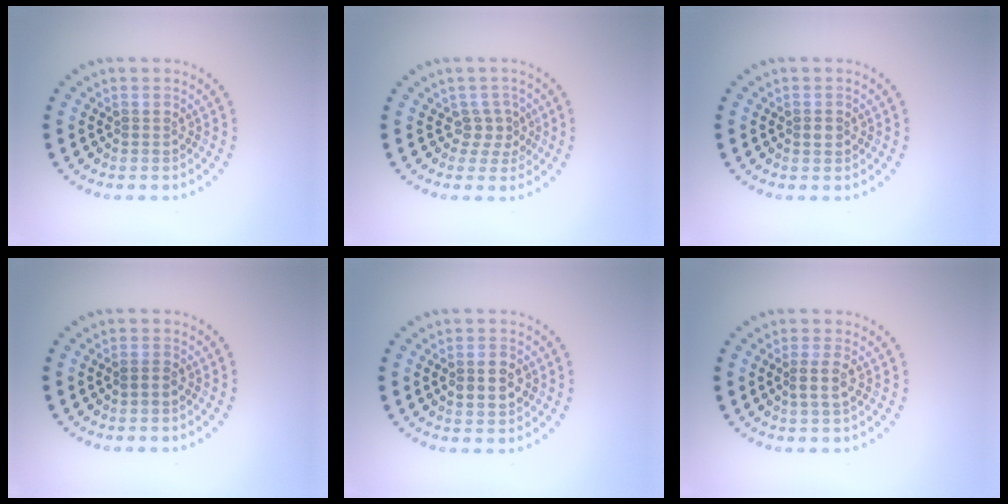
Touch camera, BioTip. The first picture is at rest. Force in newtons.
{"total": 2.1, "press": 1.5, "slide": 1.4}
{"total": 0.9, "press": 0.8, "slide": 0.3}
{"total": 1.0, "press": 0.9, "slide": 0.2}
{"total": 3.0, "press": 3.0, "slide": 0.1}
{"total": 1.8, "press": 1.6, "slide": 0.9}